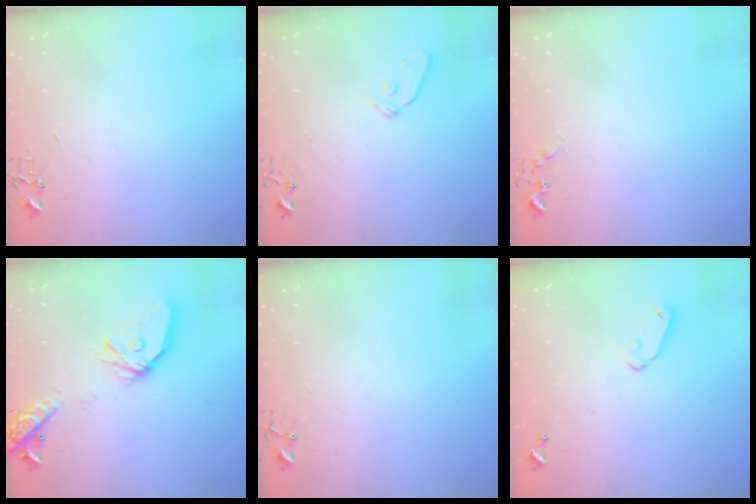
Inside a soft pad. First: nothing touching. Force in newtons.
{"total": 8.7, "press": 8.7, "slide": 0.9}
{"total": 6.6, "press": 6.6, "slide": 0.8}
{"total": 18.3, "press": 18.2, "slide": 2.6}
{"total": 6.1, "press": 6.0, "slide": 0.6}
{"total": 5.8, "press": 5.8, "slide": 0.5}